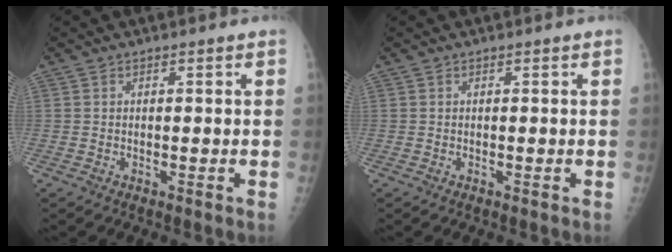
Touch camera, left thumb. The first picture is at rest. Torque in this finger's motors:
{"motor_torque": [0.00, 0.00, 0.00, 0.00, 0.00]}